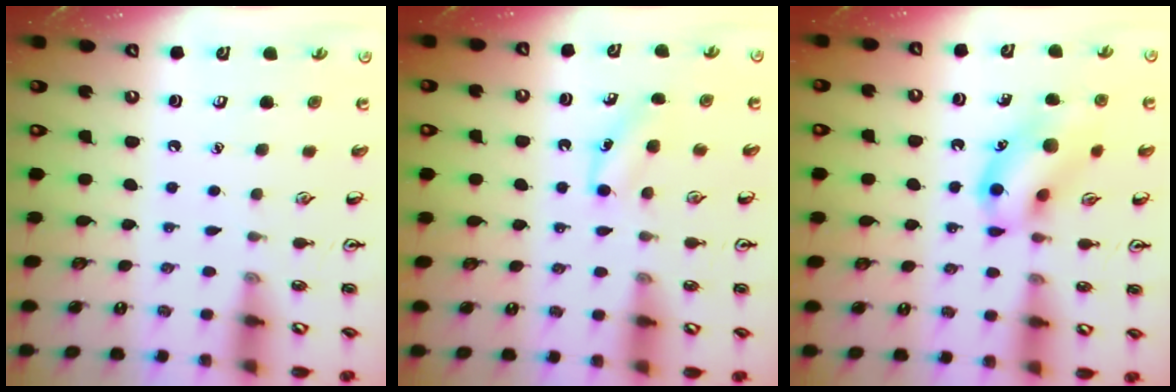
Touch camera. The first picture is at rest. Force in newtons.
{"total": 3.9, "press": 3.6, "slide": 1.3}
{"total": 11.8, "press": 11.7, "slide": 1.1}